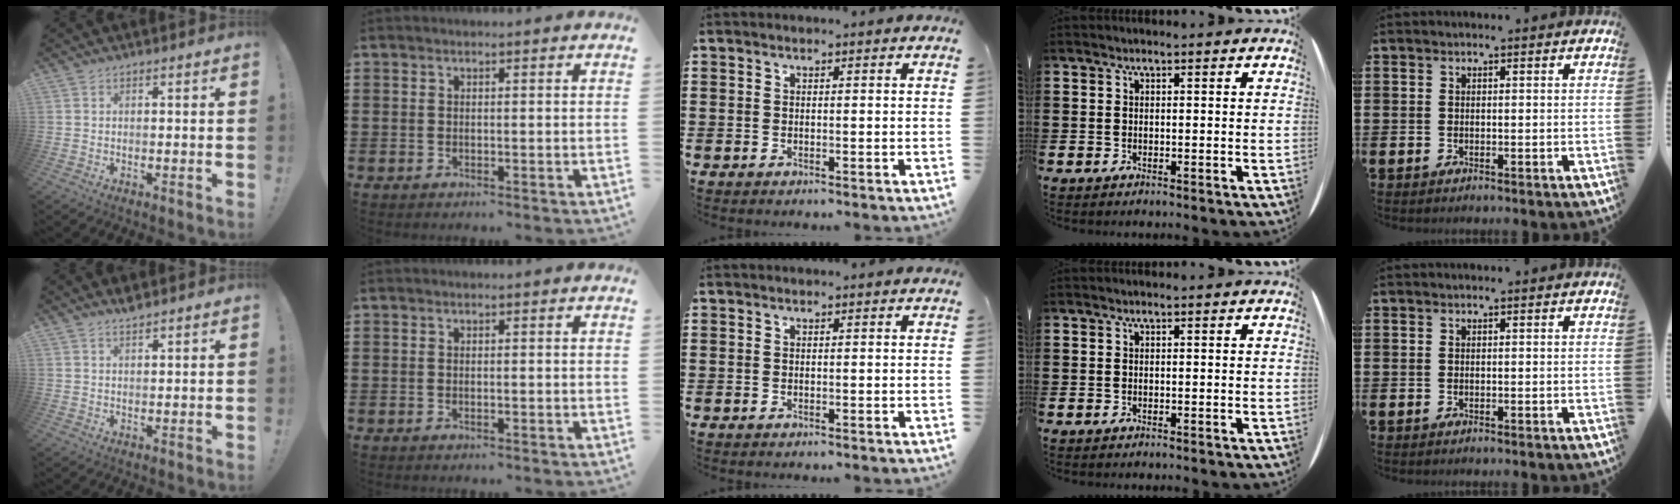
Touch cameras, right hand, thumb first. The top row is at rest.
{"thumb": {"total": 2.3, "force": [2.1, 0.3, 0.8], "torque": [-0.019, -0.012, 0.039]}, "index": {"total": 0.6, "force": [-0.1, 0.1, 0.6], "torque": [-0.011, -0.002, -0.001]}}